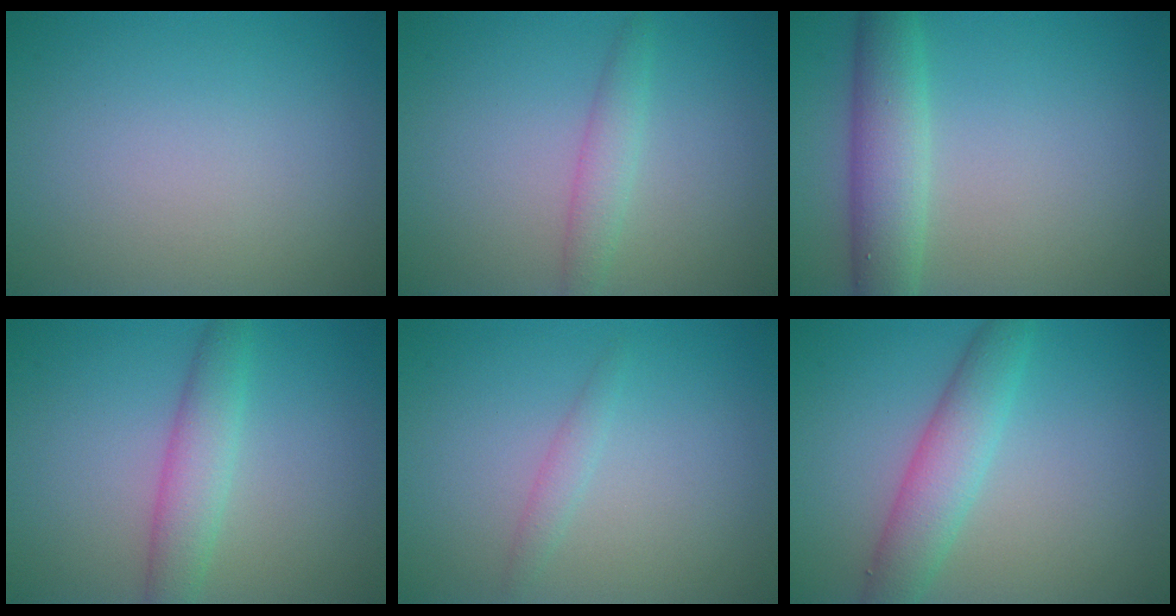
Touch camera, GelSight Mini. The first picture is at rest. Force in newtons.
{"total": 2.0, "press": 2.0, "slide": 0.0}
{"total": 4.8, "press": 4.8, "slide": 0.2}
{"total": 3.4, "press": 3.4, "slide": 0.0}
{"total": 1.1, "press": 1.1, "slide": 0.0}
{"total": 4.2, "press": 4.2, "slide": 0.1}